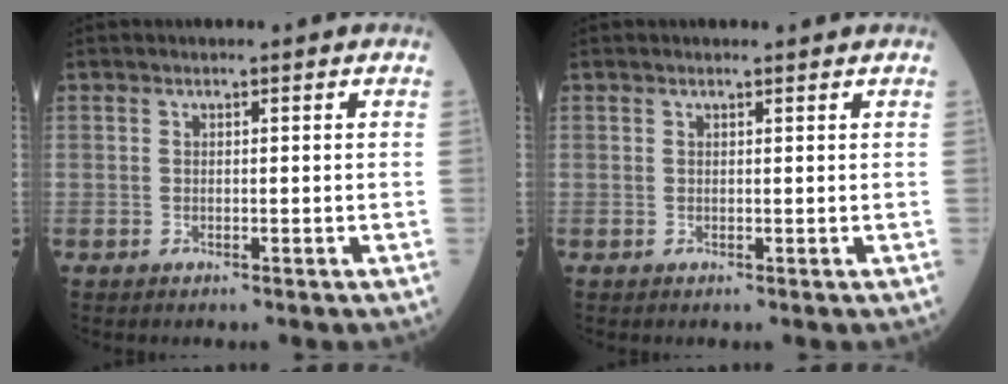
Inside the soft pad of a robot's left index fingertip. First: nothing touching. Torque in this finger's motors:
{"motor_torque": [0.02, -0.11, -0.15, 0.00]}